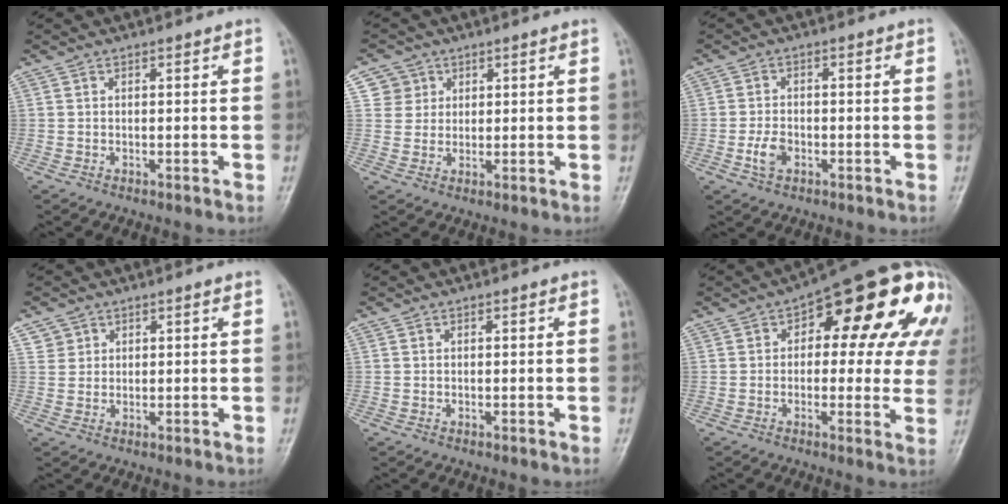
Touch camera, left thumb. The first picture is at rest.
{"total": 4.2, "force": [1.7, 3.8, -0.1], "torque": [0.031, -0.007, 0.026]}
{"total": 3.8, "force": [-1.5, 2.5, 2.5], "torque": [-0.044, 0.010, -0.031]}
{"total": 2.4, "force": [1.3, 2.0, -0.1], "torque": [0.022, -0.004, 0.016]}
{"total": 0.0}
{"total": 21.4, "force": [6.5, 9.8, 17.9], "torque": [-0.182, 0.018, 0.073]}